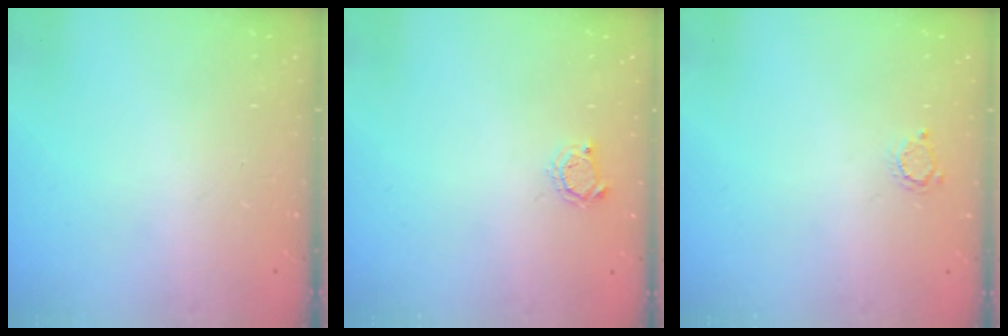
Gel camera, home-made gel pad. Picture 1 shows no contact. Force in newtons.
{"total": 3.6, "press": 3.5, "slide": 0.5}
{"total": 2.6, "press": 2.6, "slide": 0.4}